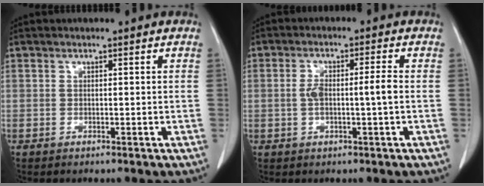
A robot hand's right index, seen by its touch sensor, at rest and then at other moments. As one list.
[{"total": 4.9, "force": [-0.4, 0.5, 4.8], "torque": [-0.097, 0.013, -0.002]}]